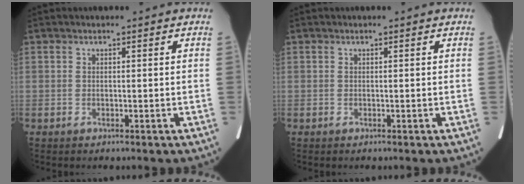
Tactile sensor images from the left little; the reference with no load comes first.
{"total": 0.0}